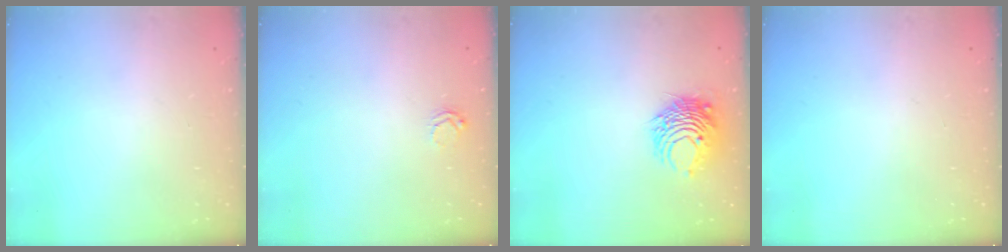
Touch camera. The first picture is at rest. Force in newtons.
{"total": 4.6, "press": 4.5, "slide": 0.7}
{"total": 8.4, "press": 8.3, "slide": 0.7}
{"total": 0.0}